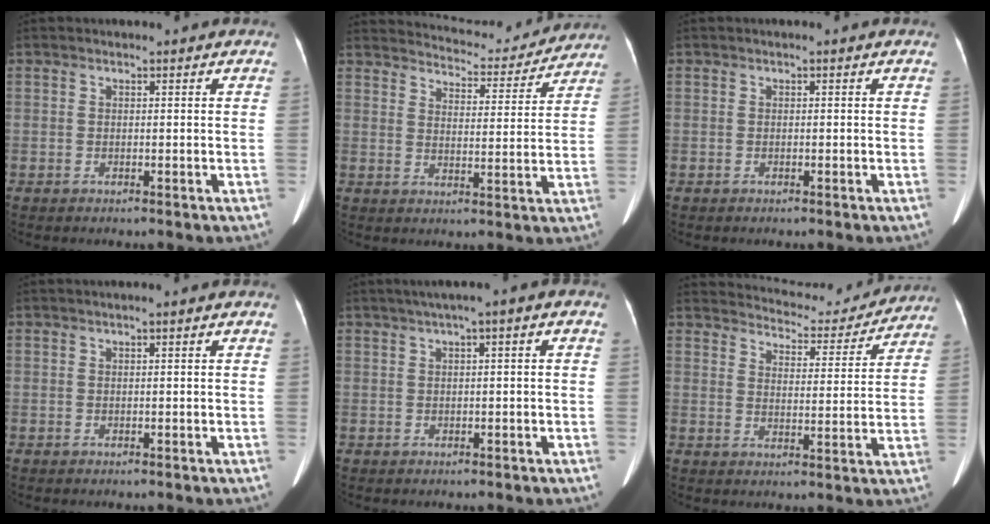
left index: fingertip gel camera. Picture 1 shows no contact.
{"total": 13.2, "force": [12.8, 2.4, 2.2], "torque": [-0.021, -0.001, 0.157]}
{"total": 0.0}
{"total": 0.9, "force": [0.1, 0.0, 0.9], "torque": [-0.012, -0.001, -0.001]}
{"total": 4.4, "force": [1.4, 0.6, 4.2], "torque": [-0.057, 0.021, 0.014]}
{"total": 13.3, "force": [12.8, 2.7, 2.1], "torque": [-0.020, 0.001, 0.159]}